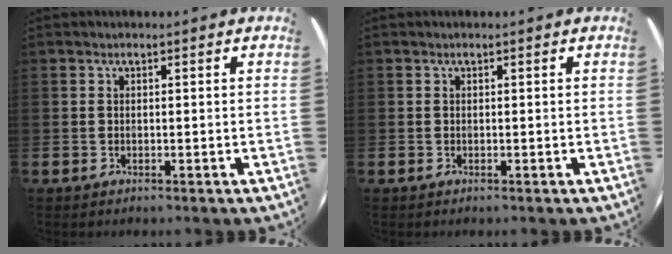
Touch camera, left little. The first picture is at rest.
{"total": 0.0}